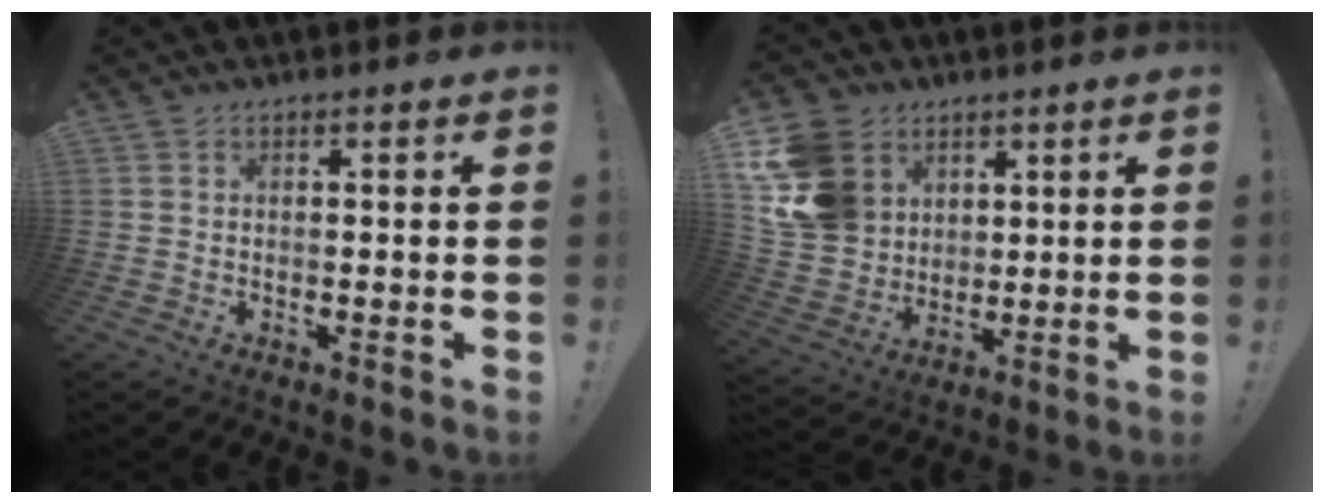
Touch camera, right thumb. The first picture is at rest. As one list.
[{"total": 16.0, "force": [5.8, 13.4, 6.7], "torque": [-0.127, -0.022, 0.125]}]